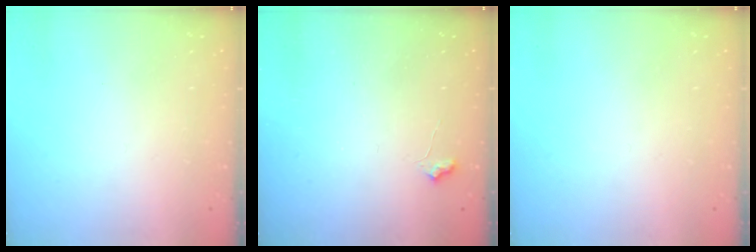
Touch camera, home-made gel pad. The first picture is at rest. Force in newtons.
{"total": 5.6, "press": 5.6, "slide": 0.8}
{"total": 0.0}